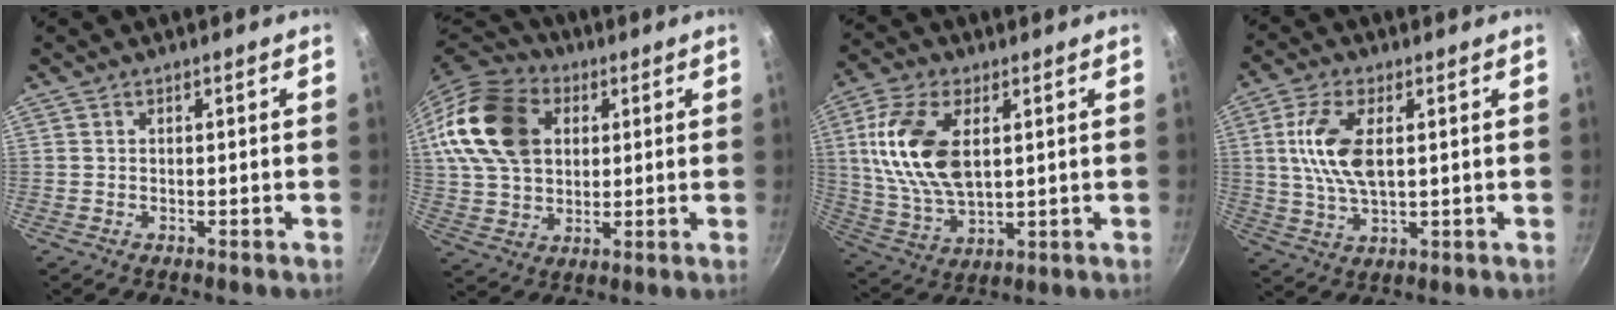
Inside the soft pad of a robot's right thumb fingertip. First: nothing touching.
{"total": 19.8, "force": [5.2, 14.3, 12.7], "torque": [-0.228, 0.013, 0.092]}
{"total": 15.6, "force": [3.5, 8.5, 12.6], "torque": [-0.238, -0.008, 0.073]}
{"total": 10.2, "force": [1.9, 4.9, 8.8], "torque": [-0.171, 0.002, 0.037]}